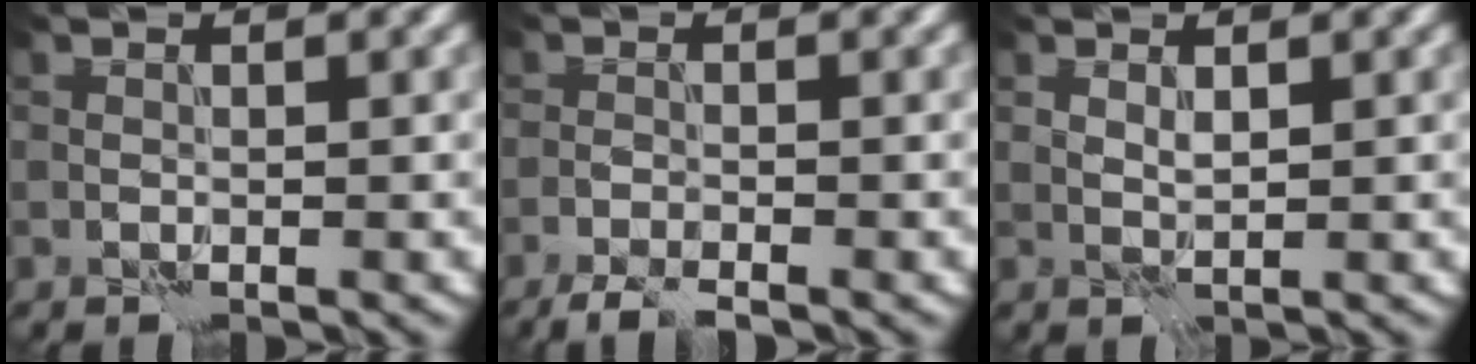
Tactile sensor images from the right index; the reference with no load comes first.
{"total": 3.0, "force": [-2.6, 0.4, 1.5], "torque": [-0.037, -0.006, -0.052]}
{"total": 0.6, "force": [0.5, 0.0, 0.4], "torque": [-0.013, -0.001, 0.012]}